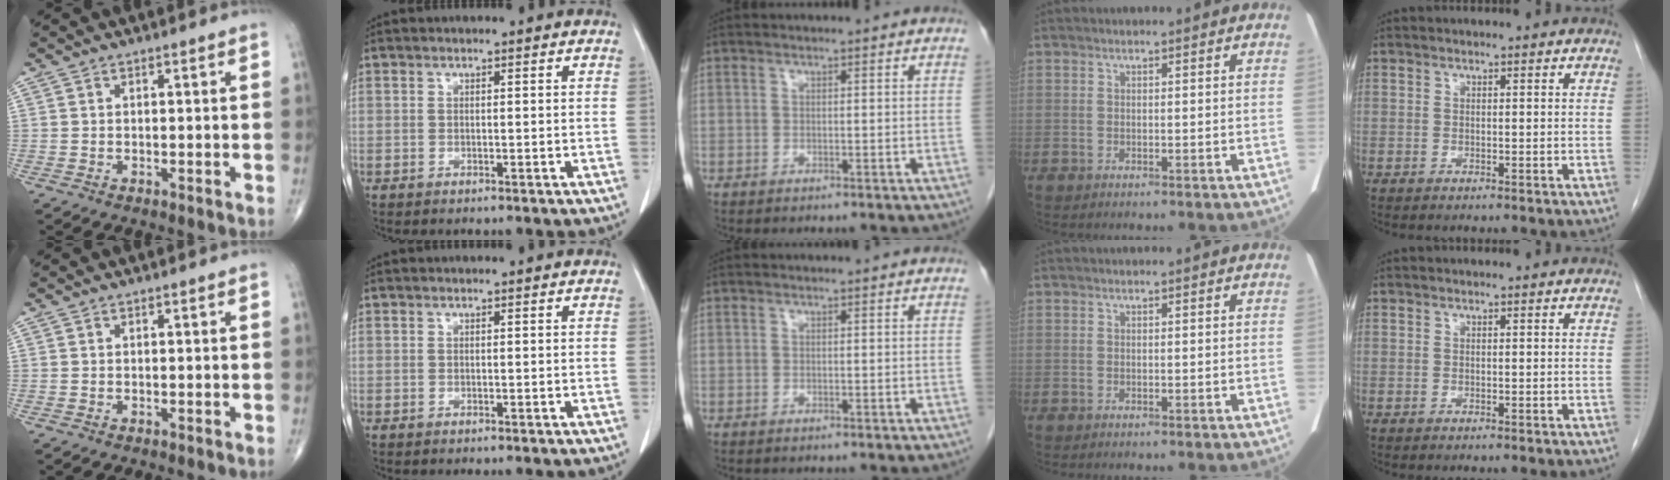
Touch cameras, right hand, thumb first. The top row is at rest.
{}